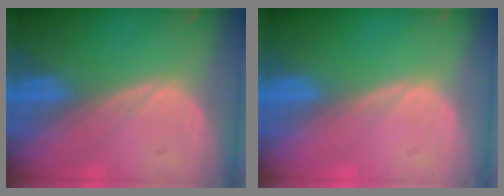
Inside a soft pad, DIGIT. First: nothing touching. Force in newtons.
{"total": 0.0}